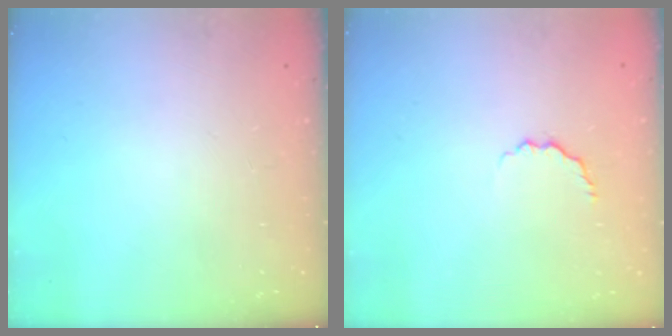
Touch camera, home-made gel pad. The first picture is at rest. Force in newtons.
{"total": 4.4, "press": 4.3, "slide": 1.0}